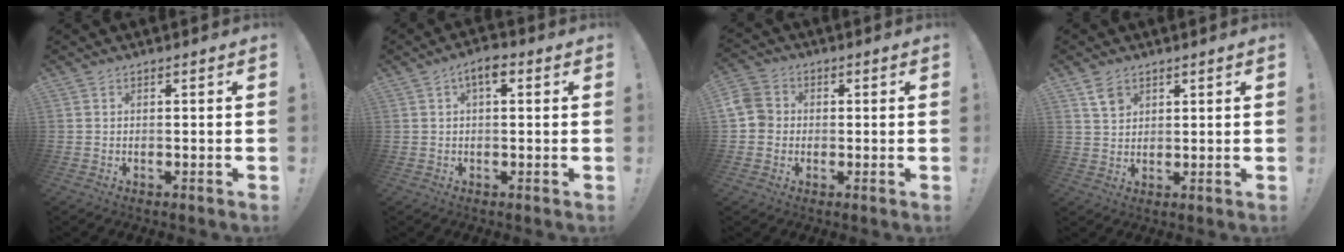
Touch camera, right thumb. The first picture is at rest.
{"total": 4.3, "force": [1.4, 1.8, 3.6], "torque": [-0.057, 0.002, 0.020]}
{"total": 7.2, "force": [-0.1, 6.7, 2.7], "torque": [-0.052, 0.015, 0.002]}
{"total": 4.8, "force": [3.1, 3.2, 1.7], "torque": [-0.011, -0.017, 0.056]}